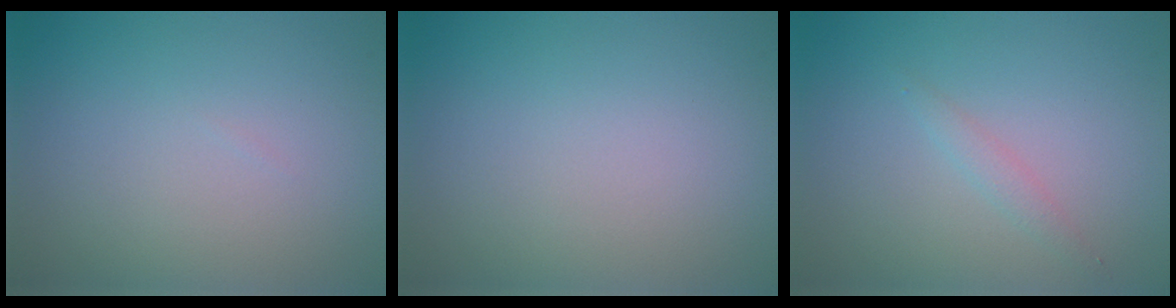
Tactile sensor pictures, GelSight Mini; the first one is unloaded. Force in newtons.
{"total": 0.0}
{"total": 1.0, "press": 1.0, "slide": 0.0}